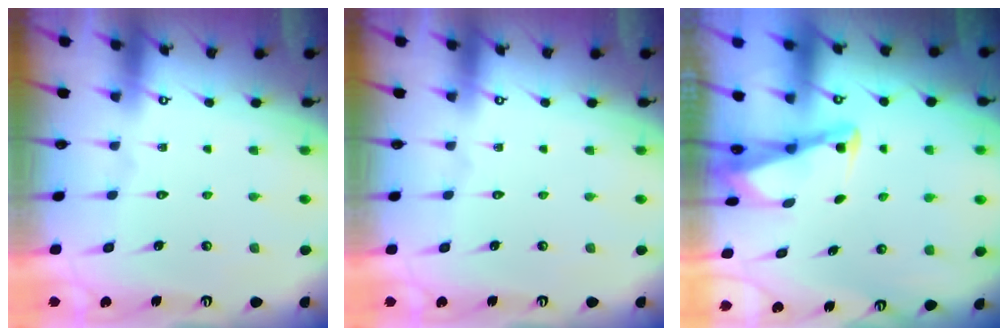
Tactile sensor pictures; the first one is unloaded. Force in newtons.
{"total": 0.0}
{"total": 3.1, "press": 3.0, "slide": 0.4}